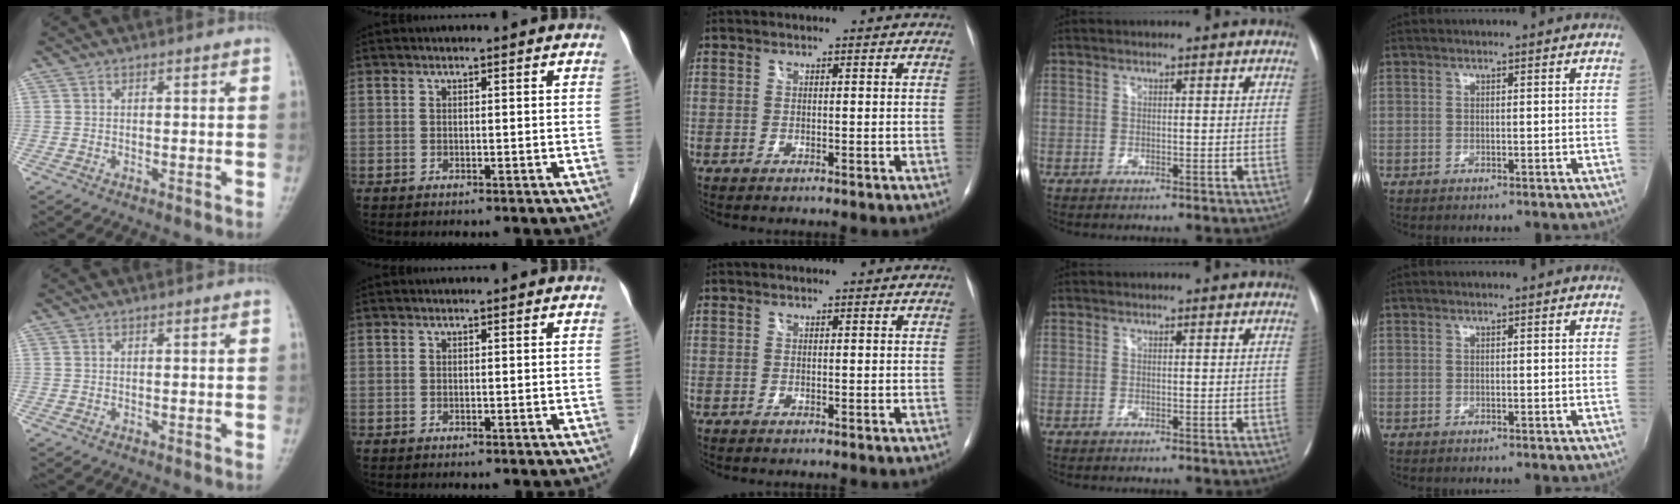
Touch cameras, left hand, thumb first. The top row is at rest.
{}